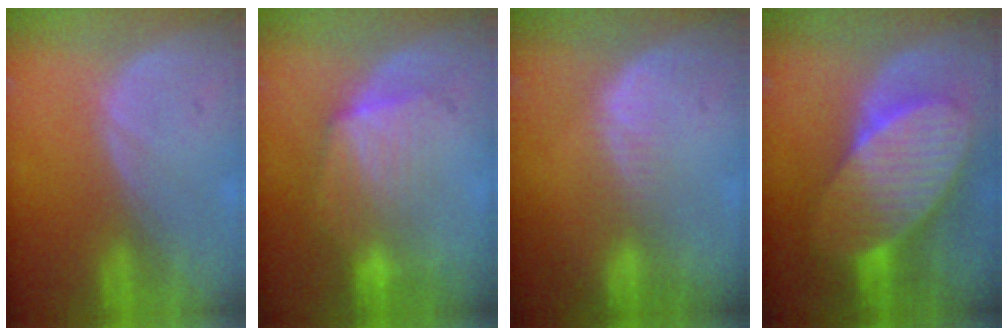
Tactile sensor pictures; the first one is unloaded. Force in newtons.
{"total": 7.3, "press": 6.9, "slide": 2.6}
{"total": 2.5, "press": 2.0, "slide": 1.6}
{"total": 10.9, "press": 10.9, "slide": 0.8}